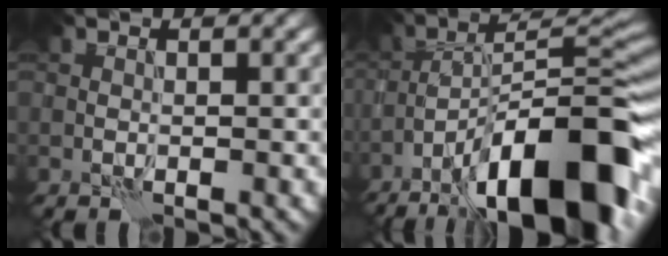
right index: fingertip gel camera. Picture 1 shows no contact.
{"total": 15.9, "force": [-9.4, 4.9, 11.9], "torque": [-0.173, 0.023, -0.160]}